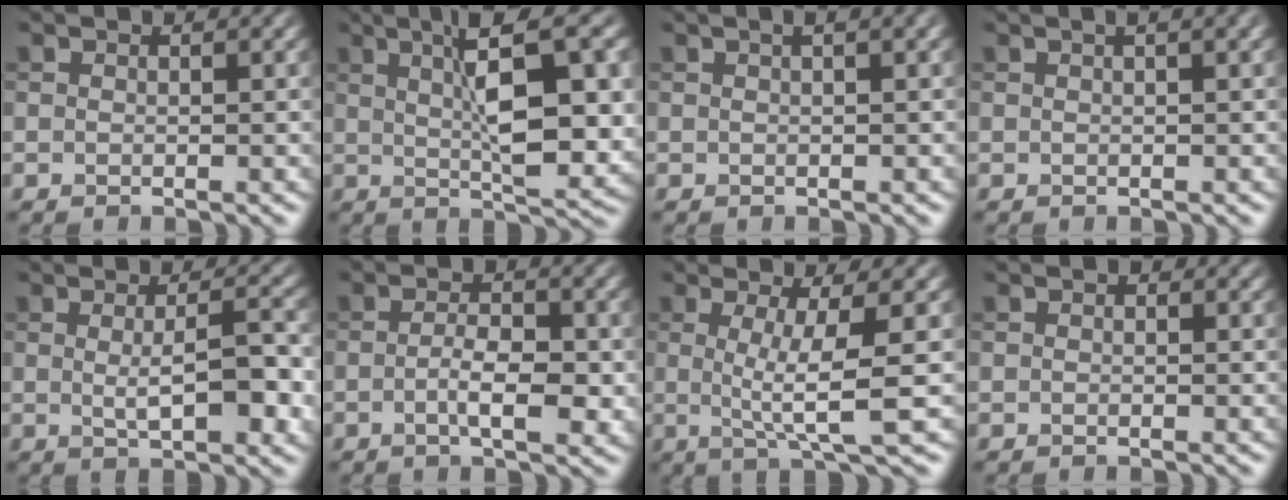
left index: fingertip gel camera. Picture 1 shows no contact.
{"total": 10.4, "force": [2.3, 2.9, 9.8], "torque": [-0.142, 0.004, 0.041]}
{"total": 2.6, "force": [1.1, 0.9, 2.1], "torque": [-0.019, 0.009, 0.009]}
{"total": 3.0, "force": [1.3, 1.2, 2.5], "torque": [-0.015, 0.011, 0.006]}
{"total": 4.8, "force": [0.0, 1.1, 4.6], "torque": [-0.074, -0.003, 0.001]}
{"total": 3.6, "force": [-0.8, 1.3, 3.3], "torque": [-0.061, -0.004, -0.013]}
{"total": 5.7, "force": [0.1, 0.8, 5.6], "torque": [-0.092, -0.005, 0.004]}
{"total": 0.6, "force": [0.2, 0.4, 0.3], "torque": [-0.001, -0.003, -0.002]}